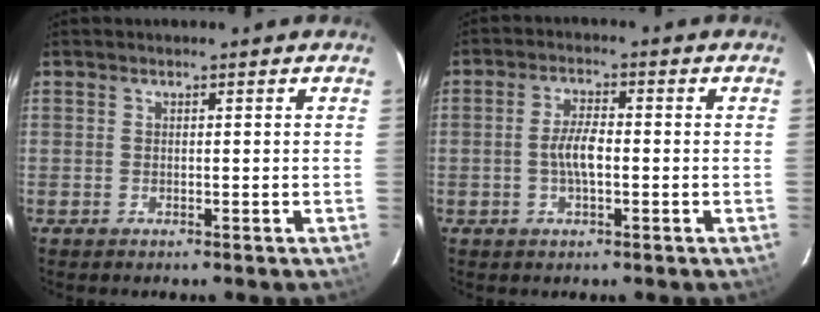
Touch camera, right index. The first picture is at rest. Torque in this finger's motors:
{"motor_torque": [0.48, -0.23, 0.47, 0.11]}